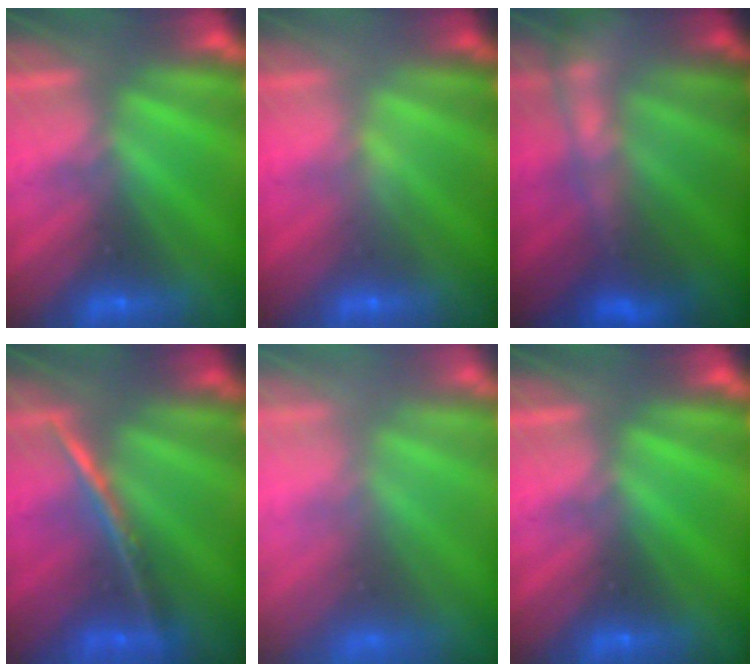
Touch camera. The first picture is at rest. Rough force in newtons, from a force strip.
{"total": 2.1}
{"total": 7.0}
{"total": 1.9}
{"total": 8.5}
{"total": 0.0}